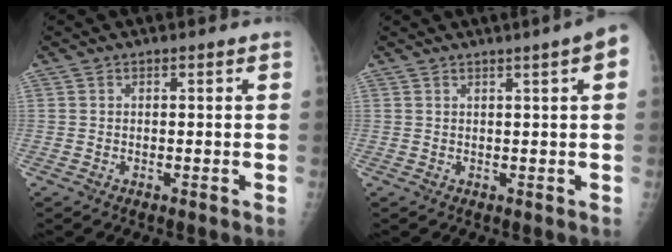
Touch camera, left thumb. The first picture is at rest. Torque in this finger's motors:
{"motor_torque": [0.09, 0.82, 0.10, -0.22, 0.02]}